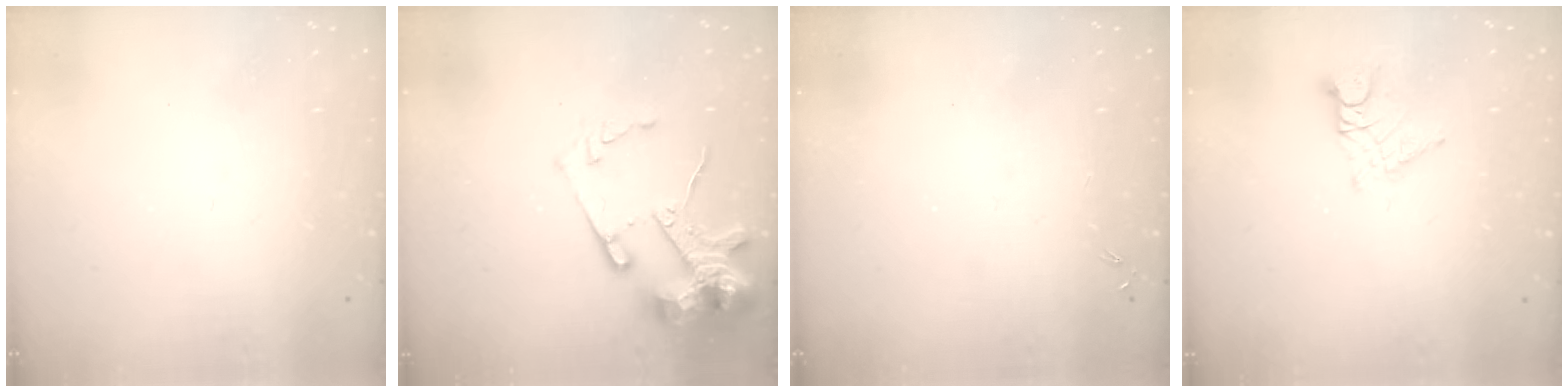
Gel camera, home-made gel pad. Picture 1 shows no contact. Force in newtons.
{"total": 14.8, "press": 14.7, "slide": 2.2}
{"total": 0.0}
{"total": 7.1, "press": 7.1, "slide": 0.5}